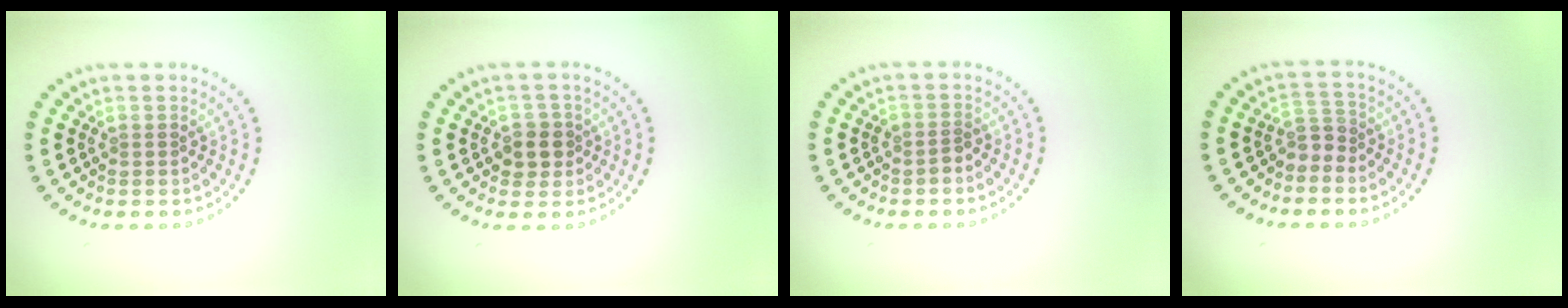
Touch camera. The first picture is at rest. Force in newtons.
{"total": 2.3, "press": 2.2, "slide": 0.8}
{"total": 1.1, "press": 0.8, "slide": 0.7}
{"total": 2.0, "press": 1.4, "slide": 1.4}